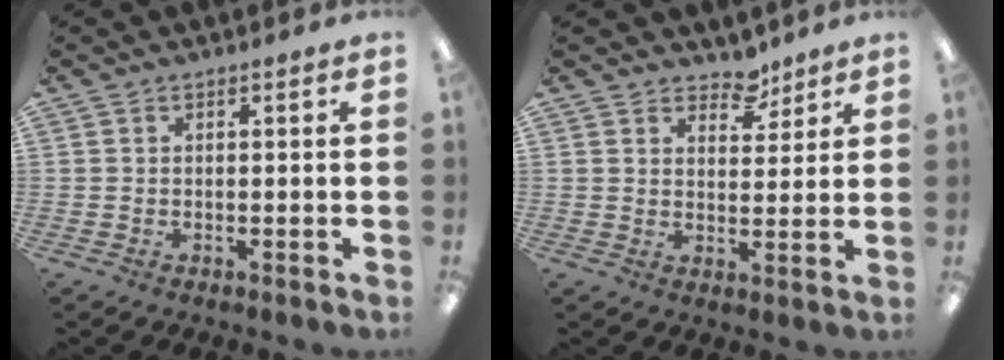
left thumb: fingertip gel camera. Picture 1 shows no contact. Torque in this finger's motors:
{"motor_torque": [-0.02, 0.03, -0.26, -0.06, 0.02]}